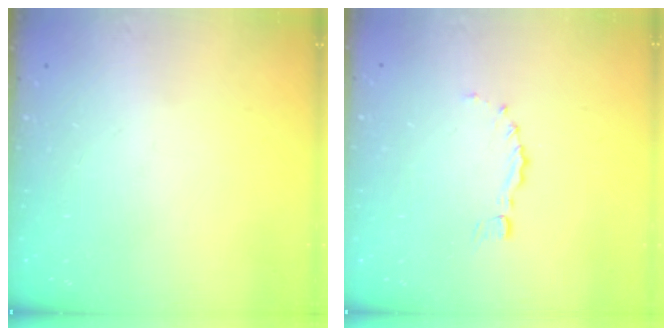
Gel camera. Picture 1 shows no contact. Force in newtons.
{"total": 0.0}